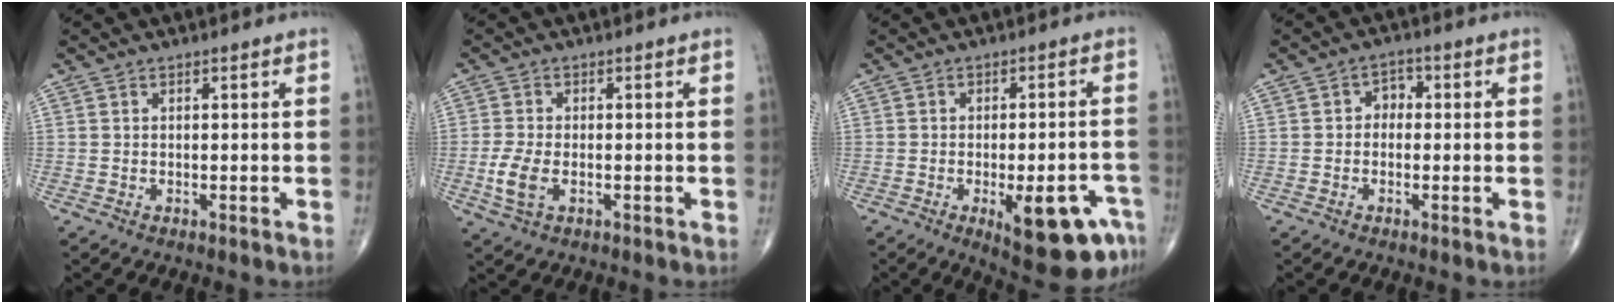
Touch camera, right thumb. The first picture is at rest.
{"total": 4.9, "force": [-1.2, 2.6, 3.9], "torque": [-0.093, -0.003, -0.025]}
{"total": 13.7, "force": [-6.4, 4.5, 11.2], "torque": [-0.105, 0.022, -0.073]}
{"total": 2.9, "force": [-0.2, 2.4, 1.7], "torque": [-0.004, 0.014, -0.015]}